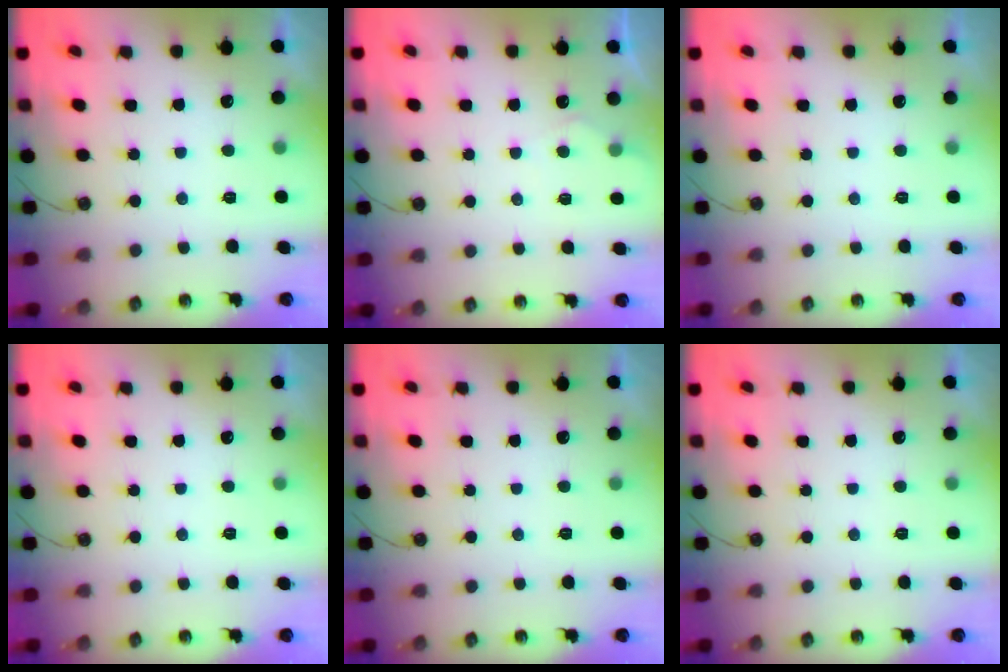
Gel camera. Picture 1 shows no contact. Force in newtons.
{"total": 4.0, "press": 4.0, "slide": 0.4}
{"total": 0.0}
{"total": 0.0}
{"total": 0.0}
{"total": 0.0}